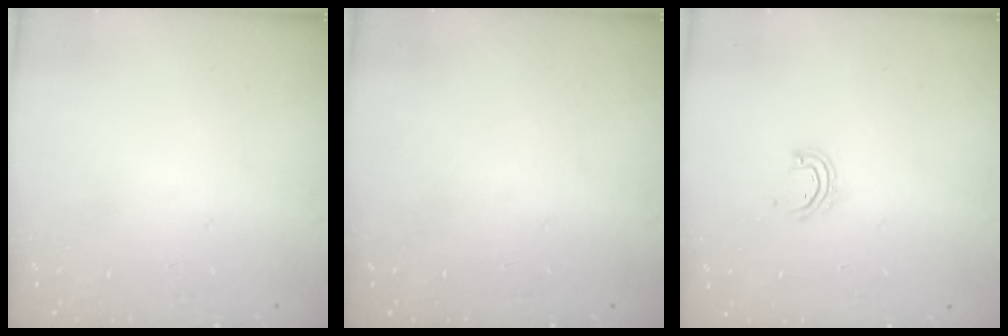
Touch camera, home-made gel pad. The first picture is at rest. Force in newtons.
{"total": 0.0}
{"total": 2.7, "press": 2.7, "slide": 0.2}